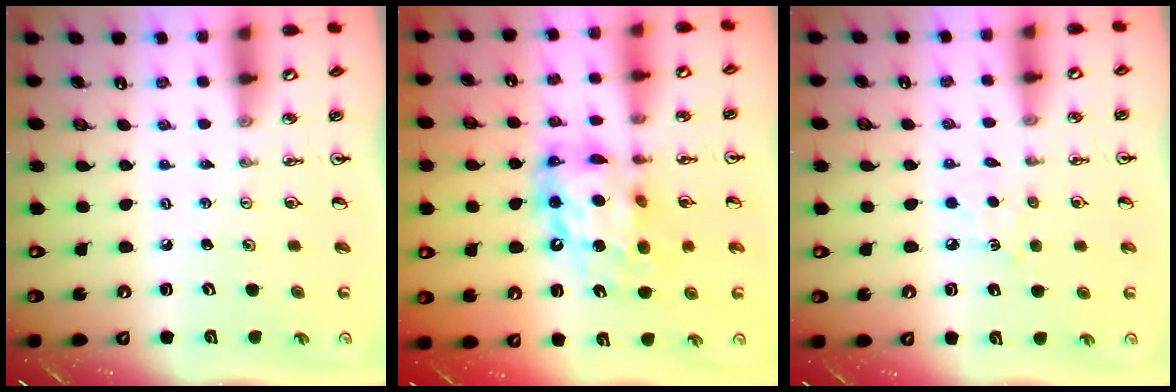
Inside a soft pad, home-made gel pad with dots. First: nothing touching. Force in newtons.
{"total": 13.5, "press": 13.4, "slide": 1.5}
{"total": 5.5, "press": 5.5, "slide": 0.6}